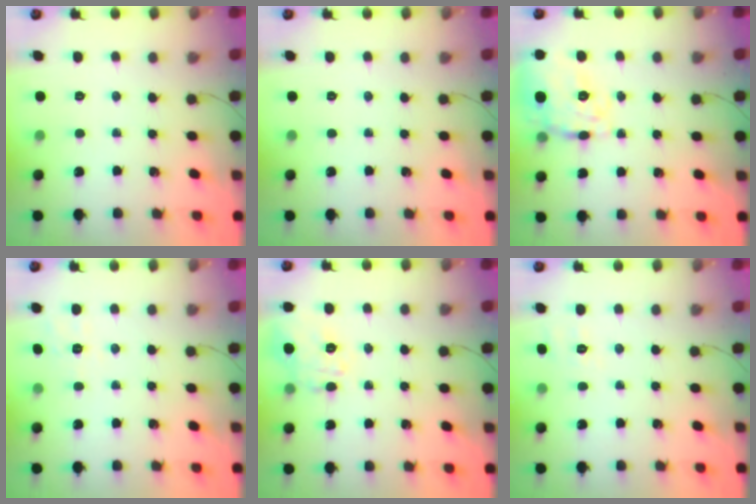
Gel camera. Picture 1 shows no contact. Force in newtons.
{"total": 0.0}
{"total": 16.4, "press": 16.4, "slide": 1.0}
{"total": 2.2, "press": 0.7, "slide": 2.0}
{"total": 6.0, "press": 5.9, "slide": 0.9}
{"total": 2.2, "press": 0.7, "slide": 2.1}